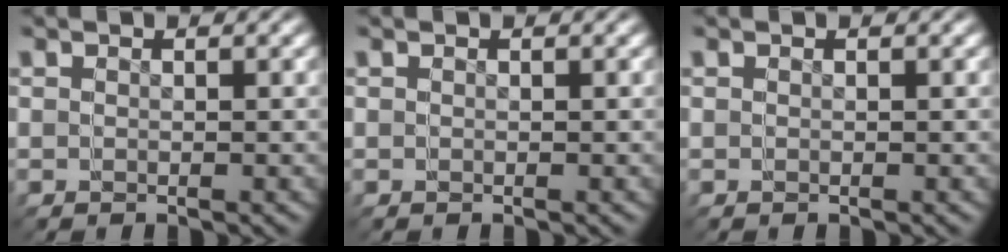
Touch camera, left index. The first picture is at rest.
{"total": 0.0}
{"total": 0.0}